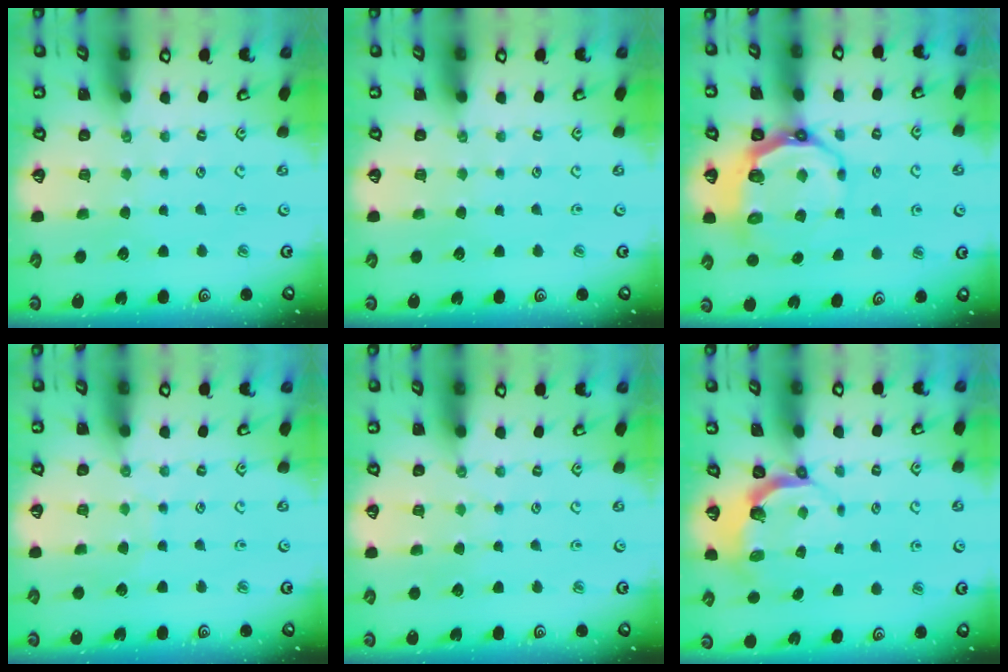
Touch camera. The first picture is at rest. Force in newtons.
{"total": 0.0}
{"total": 8.8, "press": 7.9, "slide": 3.9}
{"total": 4.8, "press": 4.7, "slide": 0.6}
{"total": 2.8, "press": 2.8, "slide": 0.5}
{"total": 4.4, "press": 3.2, "slide": 3.0}